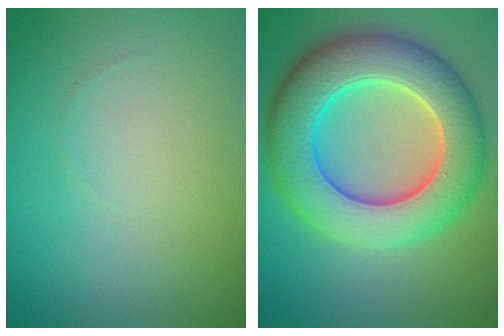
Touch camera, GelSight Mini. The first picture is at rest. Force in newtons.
{"total": 10.4, "press": 10.4, "slide": 0.1}